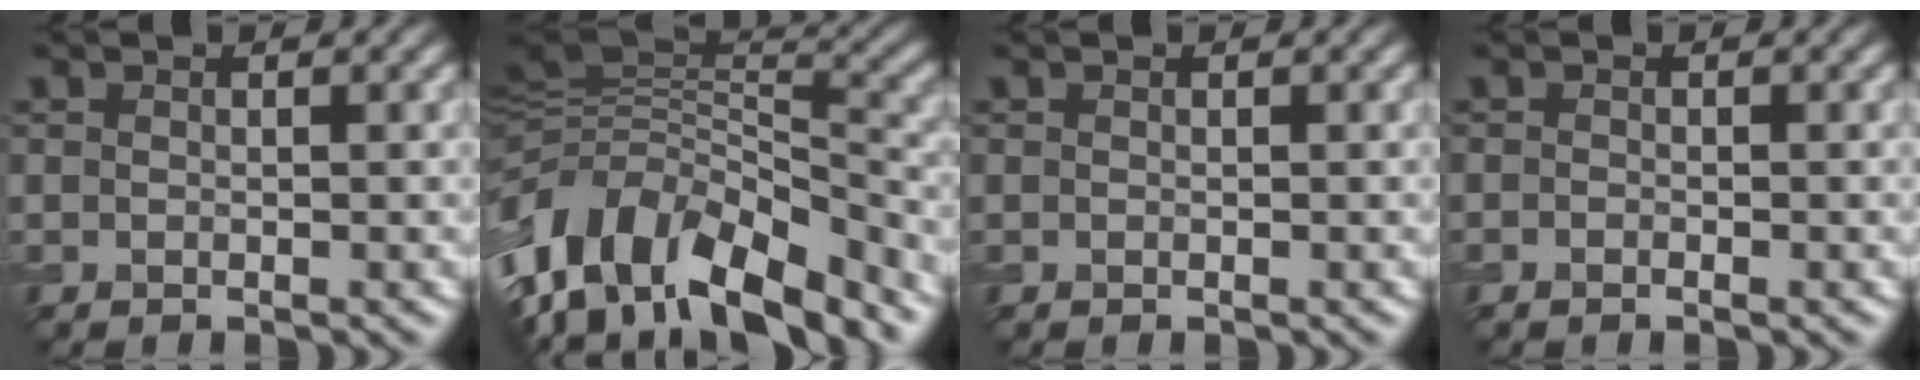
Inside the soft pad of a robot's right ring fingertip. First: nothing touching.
{"total": 11.8, "force": [-5.6, 6.5, 8.1], "torque": [-0.170, 0.022, -0.103]}
{"total": 0.0}
{"total": 0.0}